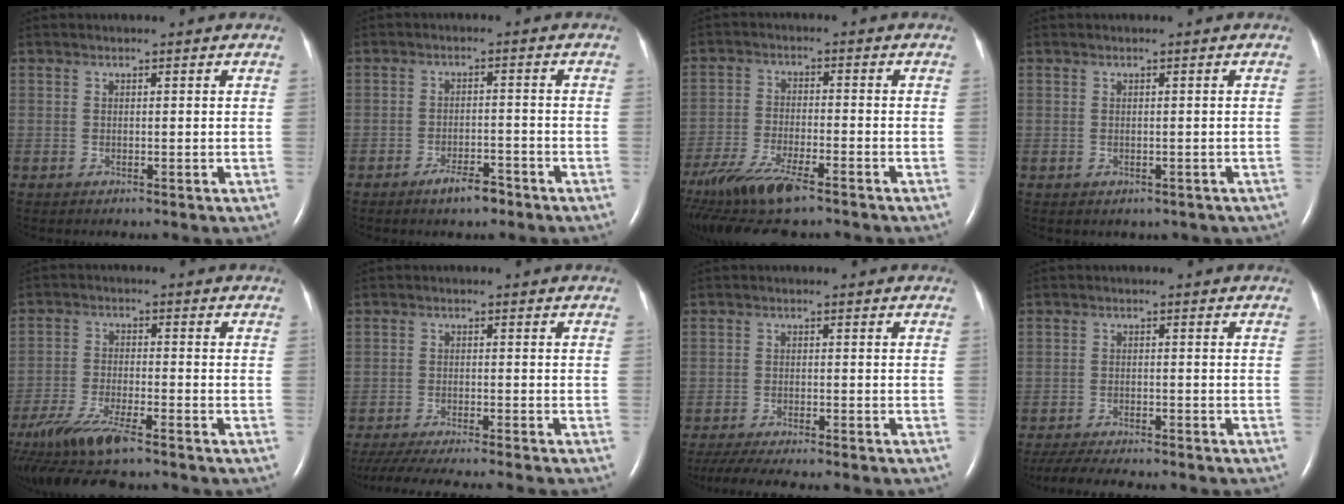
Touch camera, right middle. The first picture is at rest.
{"total": 4.0, "force": [-3.0, 1.1, 2.4], "torque": [-0.045, 0.000, -0.049]}
{"total": 13.0, "force": [-9.6, 2.4, 8.4], "torque": [-0.168, -0.034, -0.168]}
{"total": 2.0, "force": [-1.2, 1.4, 0.7], "torque": [-0.010, 0.004, -0.004]}
{"total": 11.5, "force": [-8.9, 1.7, 7.1], "torque": [-0.140, -0.030, -0.154]}
{"total": 15.9, "force": [-14.2, 0.6, 7.1], "torque": [-0.122, -0.038, -0.208]}
{"total": 13.2, "force": [-11.5, 1.8, 6.2], "torque": [-0.100, -0.020, -0.160]}
{"total": 13.2, "force": [-11.5, 2.4, 5.9], "torque": [-0.102, -0.020, -0.160]}